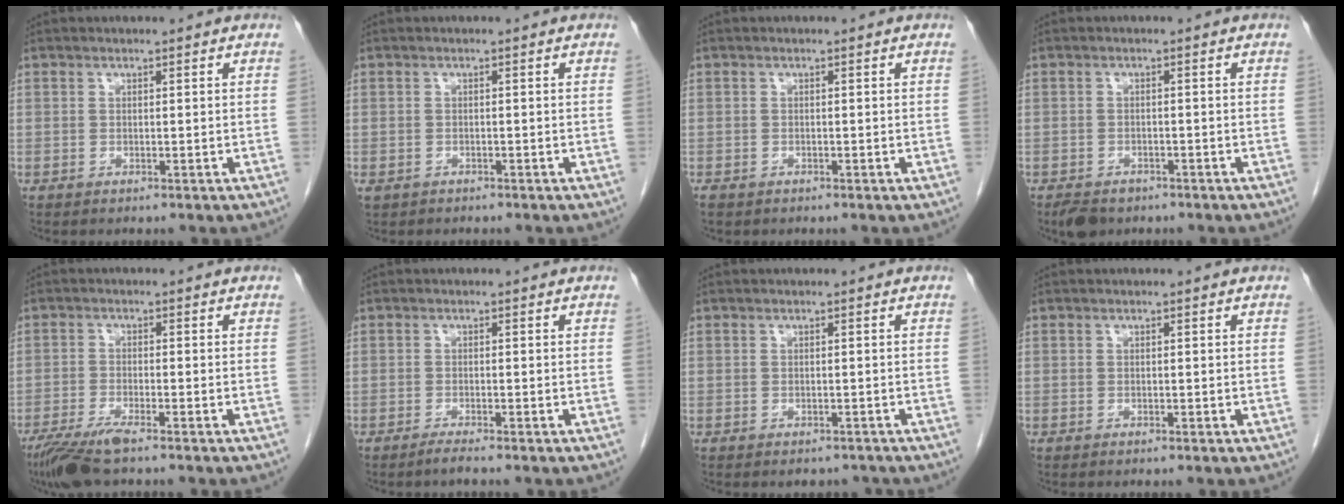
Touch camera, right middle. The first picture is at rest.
{"total": 2.1, "force": [-1.5, 1.4, 0.5], "torque": [-0.011, 0.000, -0.023]}
{"total": 1.2, "force": [-0.8, 0.7, 0.4], "torque": [-0.010, 0.000, -0.013]}
{"total": 3.9, "force": [-2.8, 2.2, 1.4], "torque": [-0.024, -0.002, -0.041]}
{"total": 6.2, "force": [-4.6, 0.5, 4.2], "torque": [-0.082, -0.017, -0.085]}
{"total": 1.2, "force": [-1.0, -0.3, 0.5], "torque": [-0.015, -0.003, -0.021]}
{"total": 2.1, "force": [-1.9, 0.9, 0.1], "torque": [0.005, 0.000, -0.022]}
{"total": 0.0}